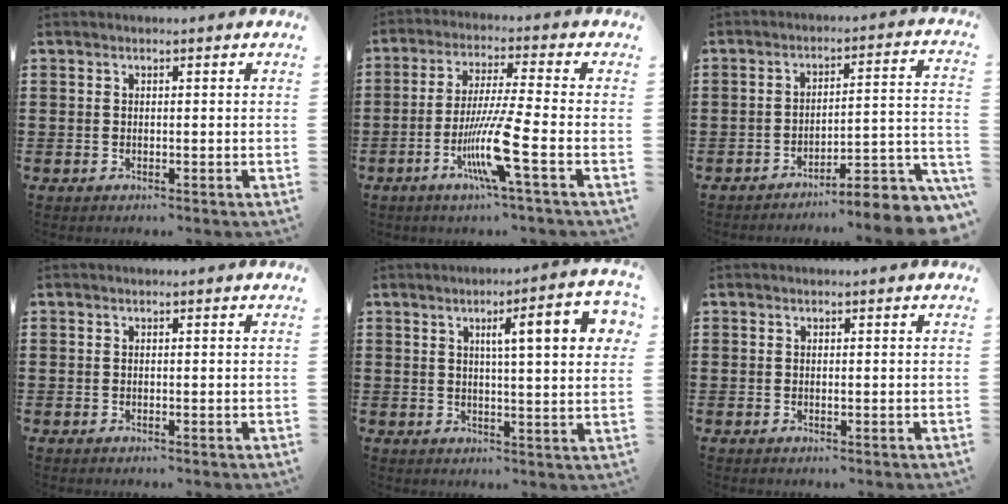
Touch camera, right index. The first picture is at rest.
{"total": 10.4, "force": [-4.2, 0.1, 9.5], "torque": [-0.190, -0.015, -0.083]}
{"total": 5.8, "force": [-5.0, 0.7, 3.0], "torque": [-0.045, -0.014, -0.095]}
{"total": 0.0}
{"total": 9.4, "force": [3.3, 1.5, 8.7], "torque": [-0.146, 0.000, 0.047]}
{"total": 0.0}